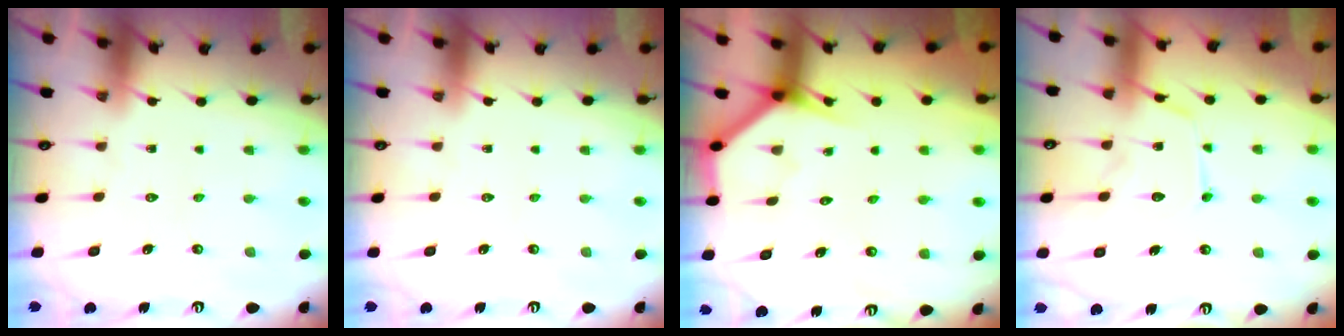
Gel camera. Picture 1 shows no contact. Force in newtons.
{"total": 0.0}
{"total": 3.7, "press": 3.7, "slide": 0.3}
{"total": 13.7, "press": 13.6, "slide": 1.2}